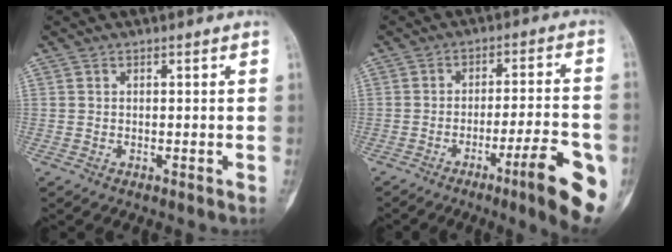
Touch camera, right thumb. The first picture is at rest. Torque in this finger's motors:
{"motor_torque": [0.08, 0.70, 0.30, -0.26, 0.00]}